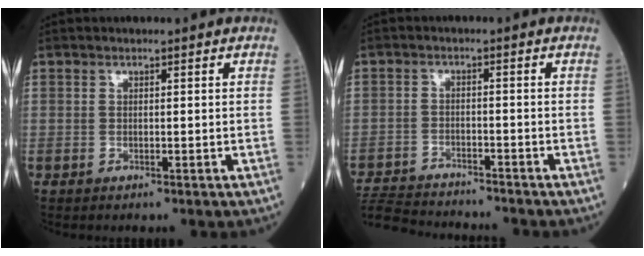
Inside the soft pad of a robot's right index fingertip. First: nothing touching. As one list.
[{"total": 11.0, "force": [-10.6, 1.4, 2.7], "torque": [-0.053, -0.001, -0.173]}]